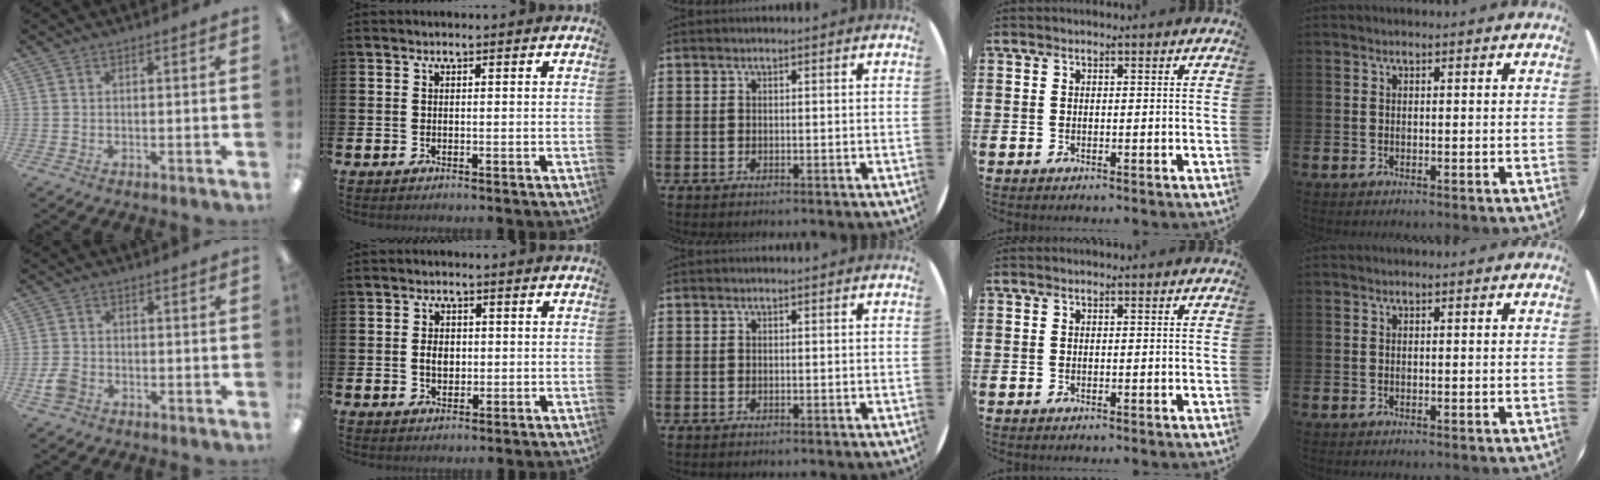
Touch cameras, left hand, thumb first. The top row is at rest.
{"thumb": {"total": 3.9, "force": [-1.9, 2.9, 1.9], "torque": [-0.041, 0.007, -0.037]}, "index": {"total": 2.7, "force": [0.1, 2.0, 1.8], "torque": [-0.019, 0.001, -0.005]}}